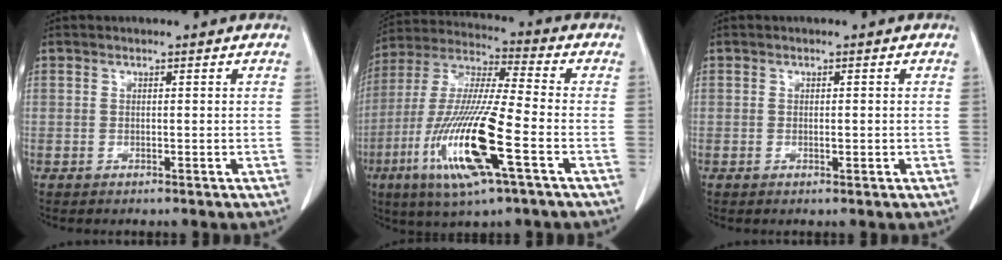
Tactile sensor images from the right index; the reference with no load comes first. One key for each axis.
{"total": 17.8, "fx": -6.2, "fy": 1.3, "fz": 16.6, "tx": -0.346, "ty": -0.022, "tz": -0.116}
{"total": 1.0, "fx": -0.1, "fy": 0.4, "fz": 0.9, "tx": -0.013, "ty": -0.001, "tz": 0.001}